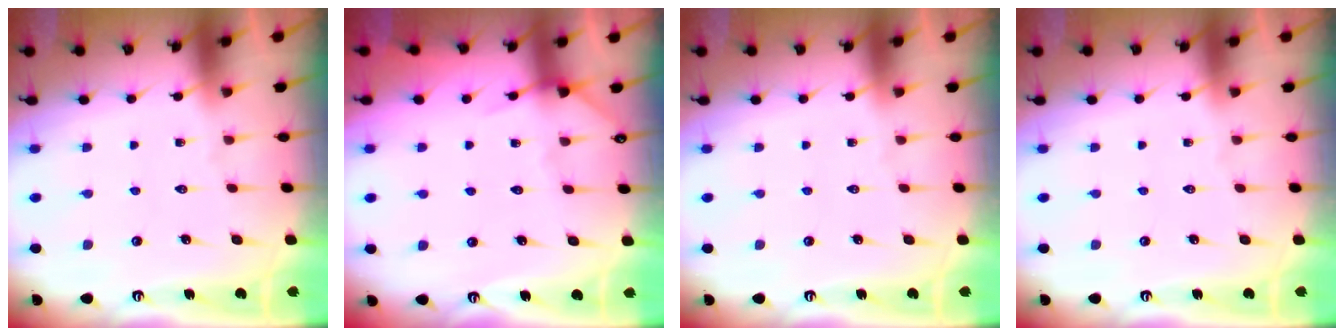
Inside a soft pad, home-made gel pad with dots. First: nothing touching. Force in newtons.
{"total": 5.0, "press": 5.0, "slide": 0.5}
{"total": 0.0}
{"total": 0.0}